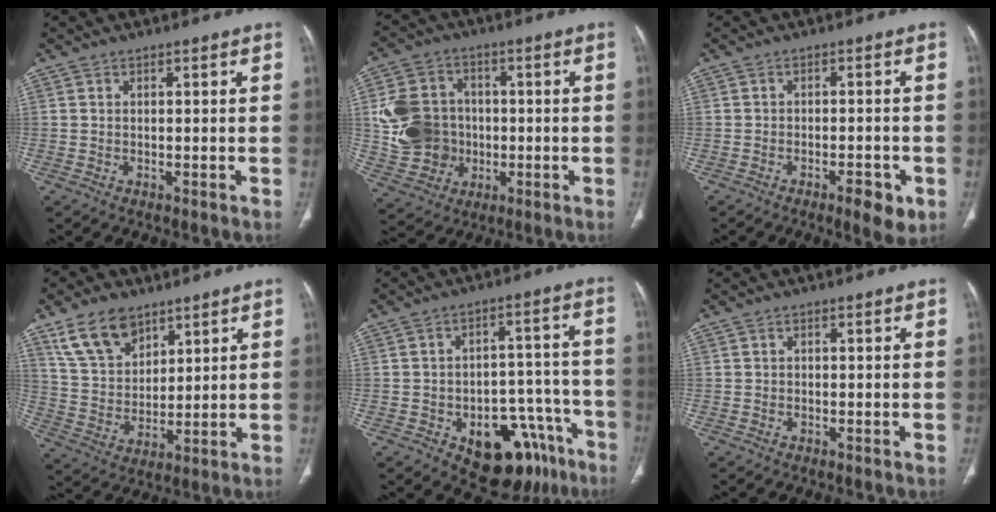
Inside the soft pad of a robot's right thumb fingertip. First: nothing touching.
{"total": 14.2, "force": [-0.1, 12.3, 6.9], "torque": [-0.116, 0.013, 0.009]}
{"total": 5.6, "force": [-2.7, 1.9, 4.4], "torque": [-0.055, 0.004, -0.036]}
{"total": 11.4, "force": [7.4, 6.7, 5.4], "torque": [-0.082, -0.031, 0.151]}
{"total": 17.4, "force": [-9.5, 10.1, 10.6], "torque": [-0.078, 0.077, -0.122]}
{"total": 0.0}